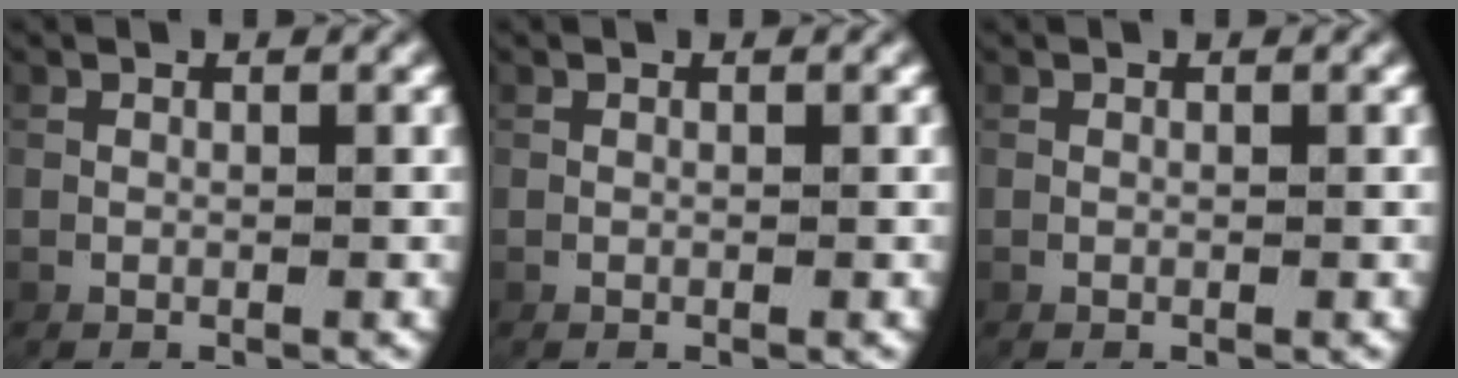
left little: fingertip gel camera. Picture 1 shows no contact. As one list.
[{"total": 0.0}, {"total": 0.0}]